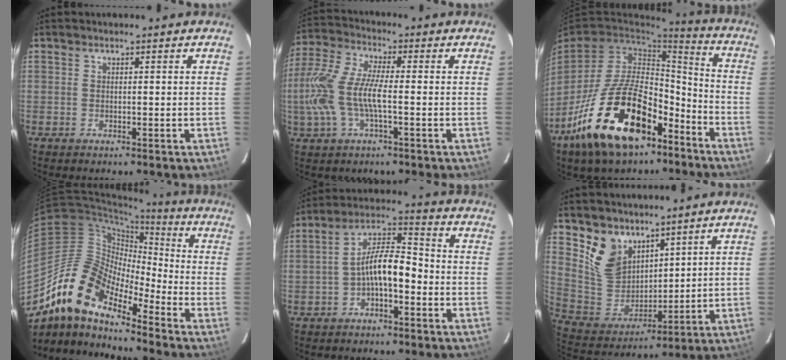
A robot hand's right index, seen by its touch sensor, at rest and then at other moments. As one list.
[{"total": 13.4, "force": [-2.3, 4.4, 12.5], "torque": [-0.271, 0.001, -0.046]}, {"total": 23.1, "force": [-13.0, 11.4, 15.2], "torque": [-0.289, 0.004, -0.209]}, {"total": 15.3, "force": [-11.6, 5.3, 8.6], "torque": [-0.142, 0.001, -0.238]}, {"total": 8.2, "force": [-3.0, 3.0, 7.0], "torque": [-0.136, 0.026, -0.053]}, {"total": 10.9, "force": [7.4, 7.1, 3.7], "torque": [-0.076, 0.005, 0.168]}]